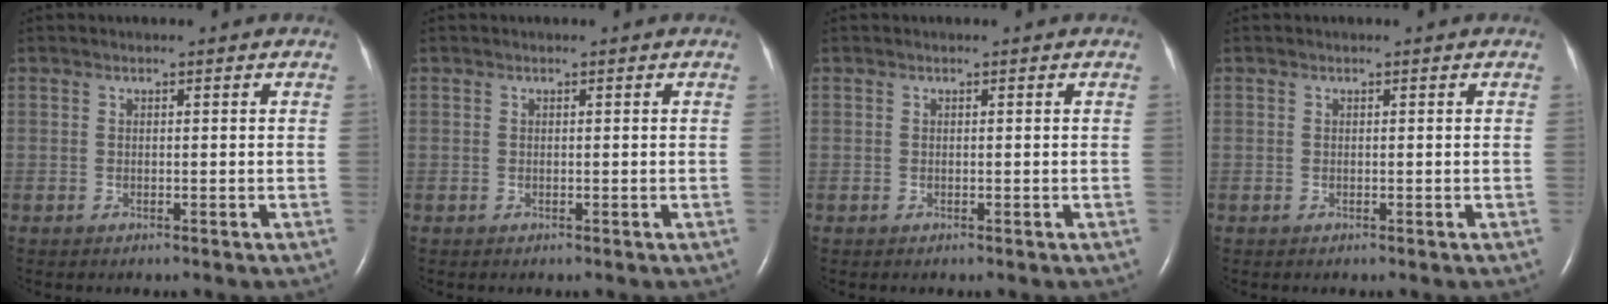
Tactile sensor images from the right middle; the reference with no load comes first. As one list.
[{"total": 0.0}, {"total": 0.0}, {"total": 0.0}]